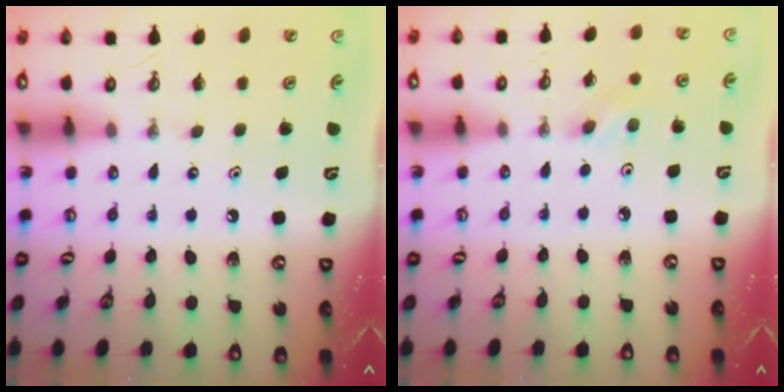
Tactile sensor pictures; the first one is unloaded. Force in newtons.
{"total": 2.1, "press": 2.0, "slide": 0.5}